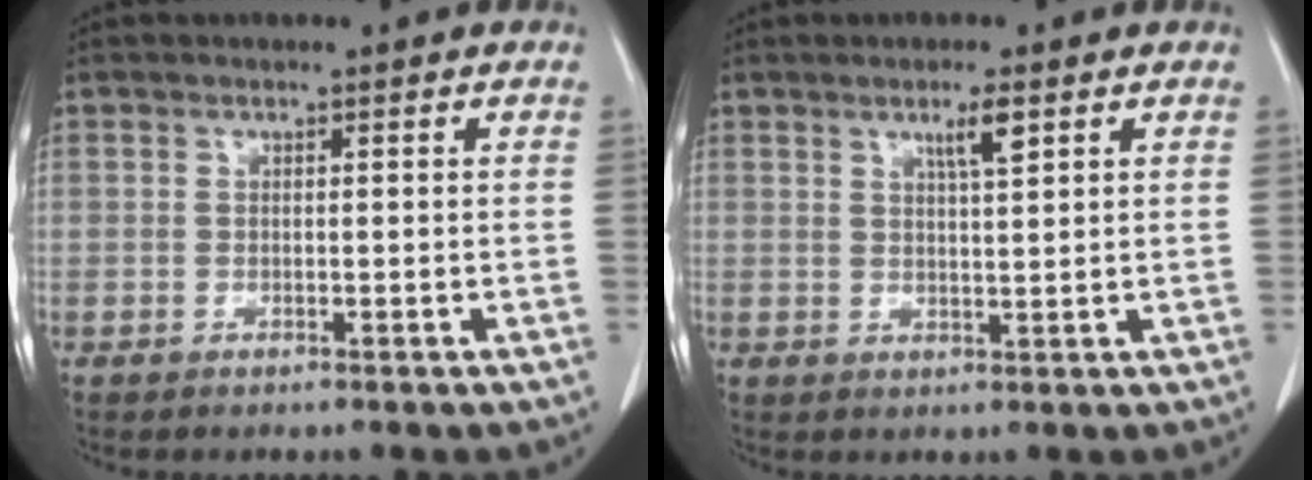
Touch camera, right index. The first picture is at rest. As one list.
[{"total": 3.4, "force": [1.9, 0.2, 2.8], "torque": [-0.050, -0.002, 0.034]}]